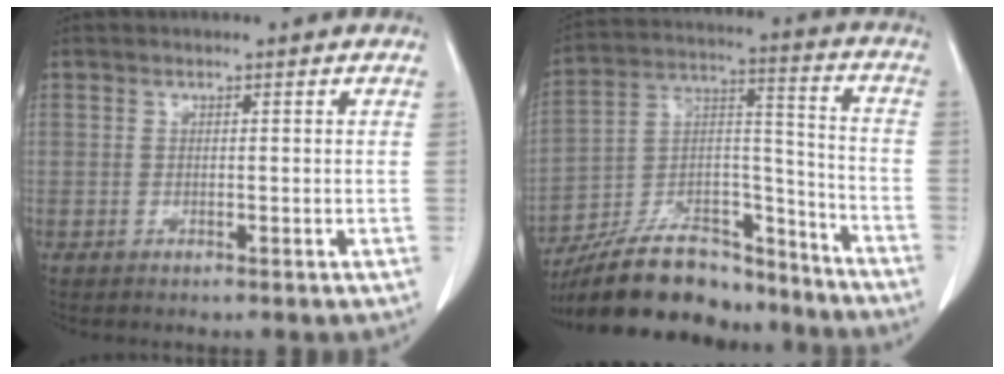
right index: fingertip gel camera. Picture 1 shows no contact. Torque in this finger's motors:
{"motor_torque": [1.09, -1.05, 0.69, 0.15]}